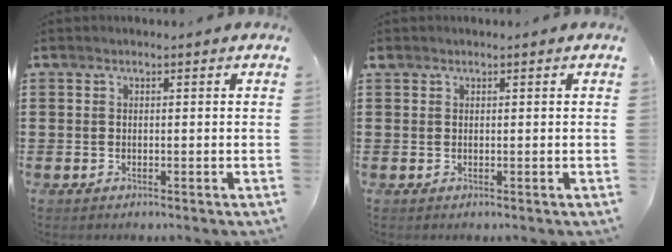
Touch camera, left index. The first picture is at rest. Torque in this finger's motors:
{"motor_torque": [0.16, -0.19, 0.10, 0.03]}